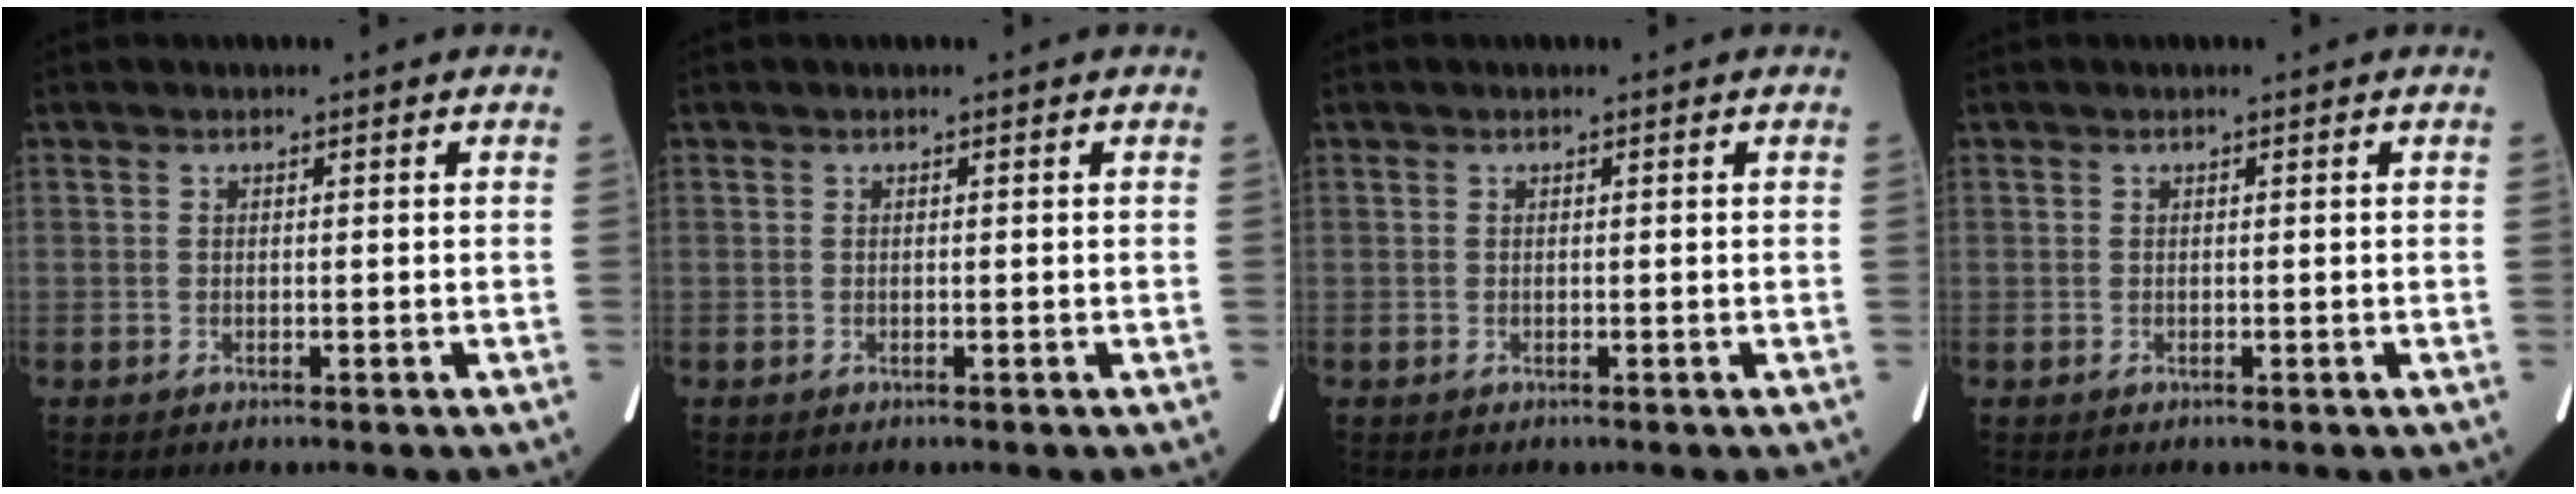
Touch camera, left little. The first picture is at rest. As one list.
[{"total": 0.0}, {"total": 0.0}, {"total": 0.0}]